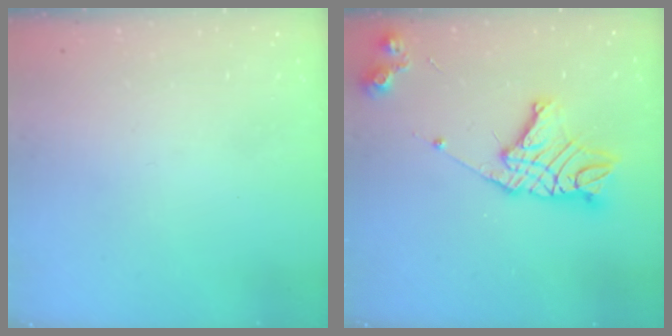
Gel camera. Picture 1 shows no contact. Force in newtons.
{"total": 15.8, "press": 15.7, "slide": 1.5}